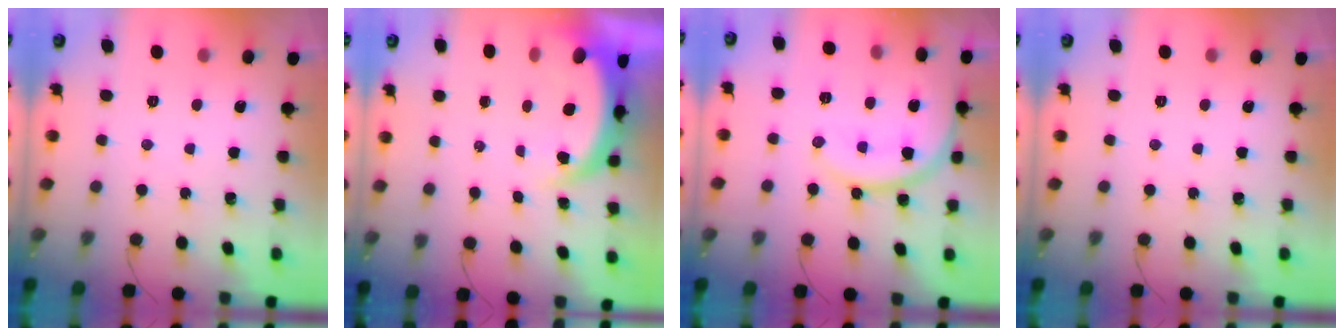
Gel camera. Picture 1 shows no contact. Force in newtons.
{"total": 5.3, "press": 5.2, "slide": 0.9}
{"total": 13.4, "press": 13.3, "slide": 0.9}
{"total": 0.0}